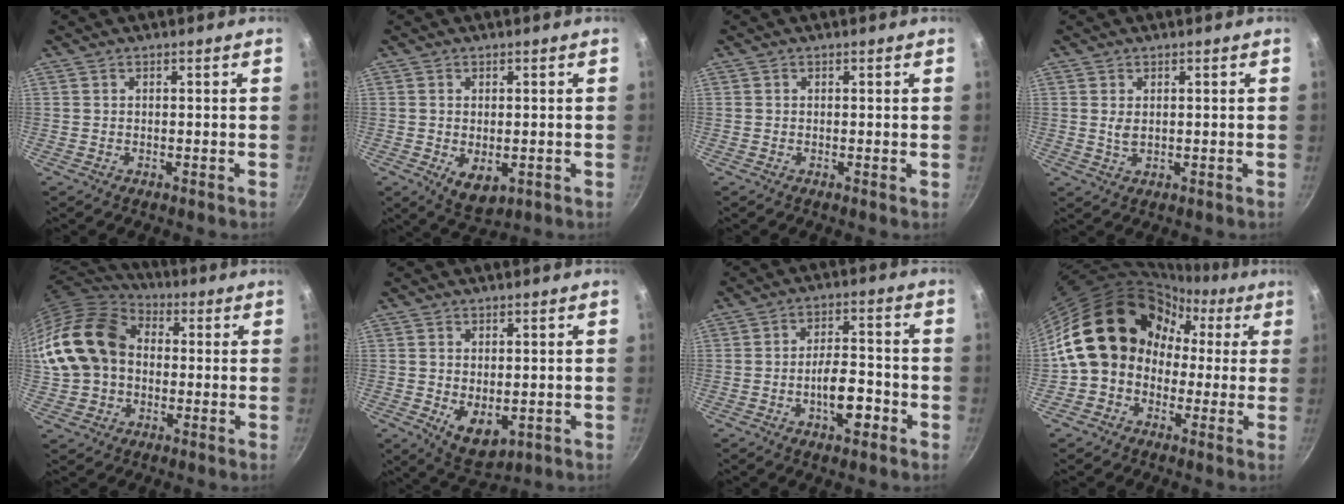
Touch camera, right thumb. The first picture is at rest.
{"total": 5.6, "force": [-0.9, 3.4, 4.3], "torque": [-0.064, -0.016, -0.005]}
{"total": 0.0}
{"total": 2.2, "force": [0.4, 1.3, 1.8], "torque": [-0.033, -0.005, 0.010]}
{"total": 18.7, "force": [0.8, 14.3, 12.0], "torque": [-0.224, 0.040, 0.009]}
{"total": 6.8, "force": [-0.6, 4.2, 5.3], "torque": [-0.075, -0.019, 0.005]}
{"total": 8.3, "force": [-3.2, 3.6, 6.7], "torque": [-0.089, 0.030, -0.055]}
{"total": 17.5, "force": [0.1, 15.0, 9.0], "torque": [-0.113, 0.055, -0.014]}